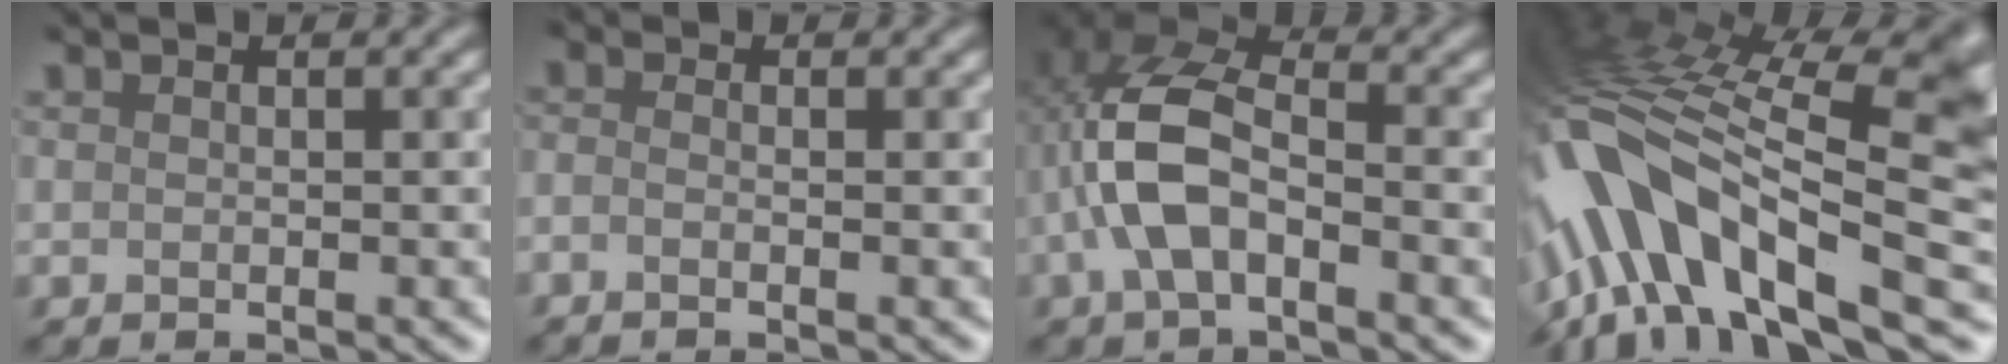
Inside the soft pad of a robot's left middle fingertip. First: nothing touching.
{"total": 1.3, "force": [-1.2, 0.2, 0.4], "torque": [-0.014, -0.005, -0.017]}
{"total": 6.2, "force": [-1.7, 3.3, 4.9], "torque": [-0.125, 0.016, -0.033]}
{"total": 14.3, "force": [-4.1, 6.3, 12.2], "torque": [-0.249, 0.013, -0.069]}